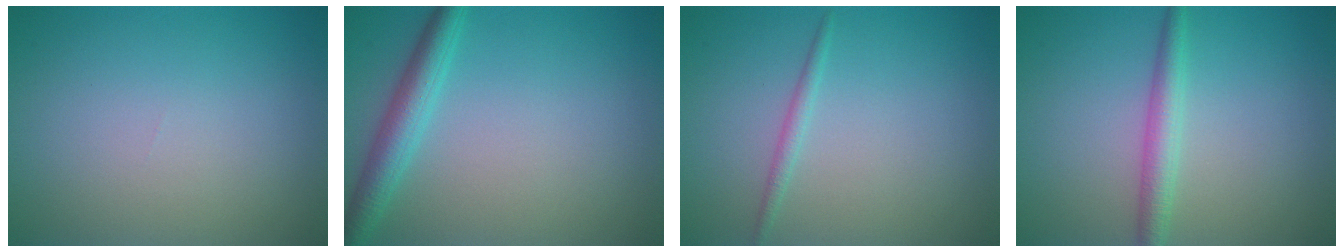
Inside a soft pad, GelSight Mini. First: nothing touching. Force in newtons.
{"total": 3.4, "press": 3.4, "slide": 0.1}
{"total": 1.1, "press": 1.1, "slide": 0.0}
{"total": 2.5, "press": 2.5, "slide": 0.1}